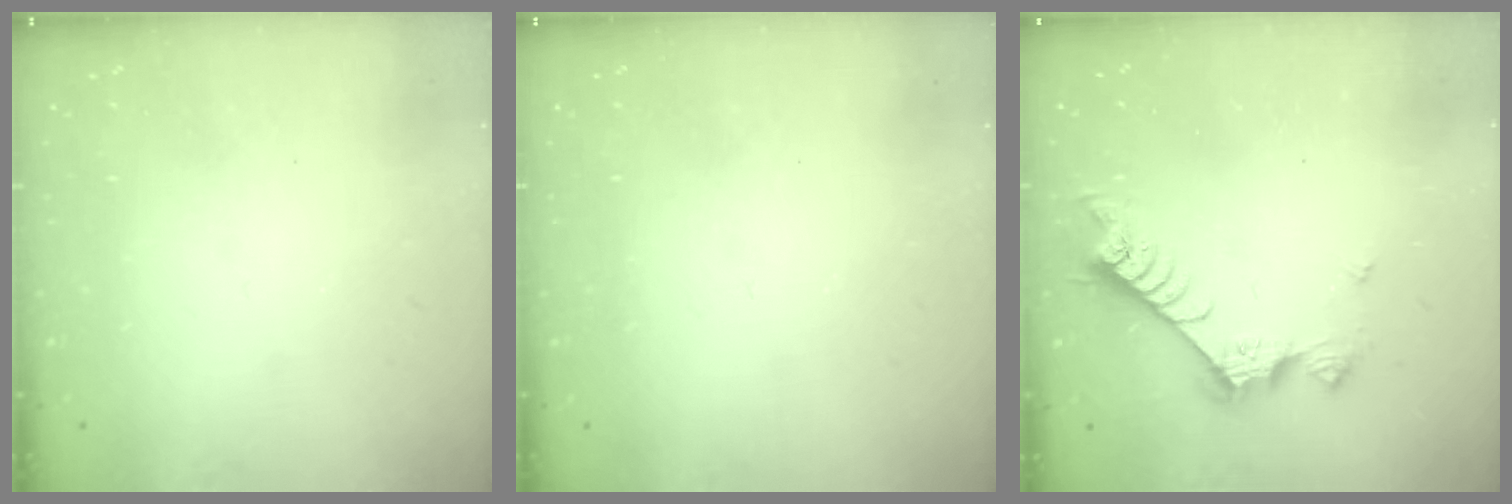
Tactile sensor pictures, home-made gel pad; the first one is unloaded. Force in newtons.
{"total": 0.0}
{"total": 8.4, "press": 8.3, "slide": 0.8}